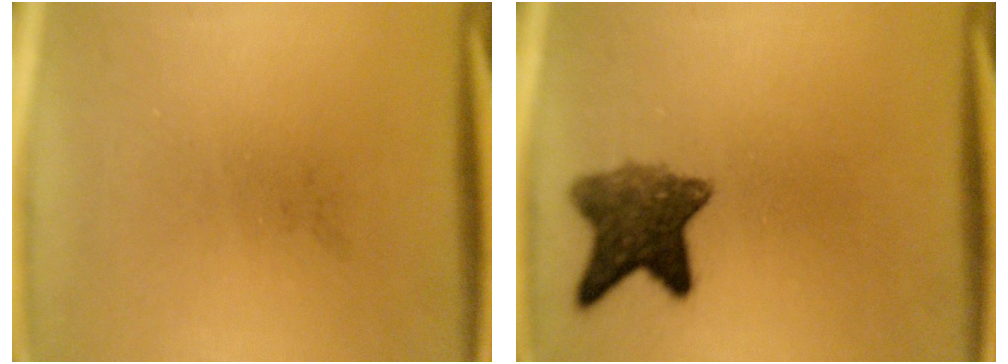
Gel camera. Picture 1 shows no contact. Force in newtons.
{"total": 7.4}